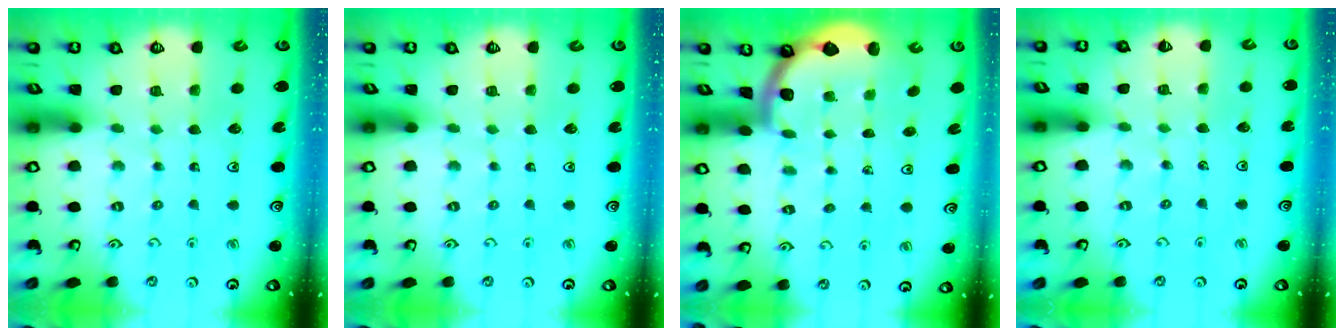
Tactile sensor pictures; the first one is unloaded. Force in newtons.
{"total": 0.0}
{"total": 1.6, "press": 1.6, "slide": 0.1}
{"total": 2.7, "press": 2.7, "slide": 0.2}